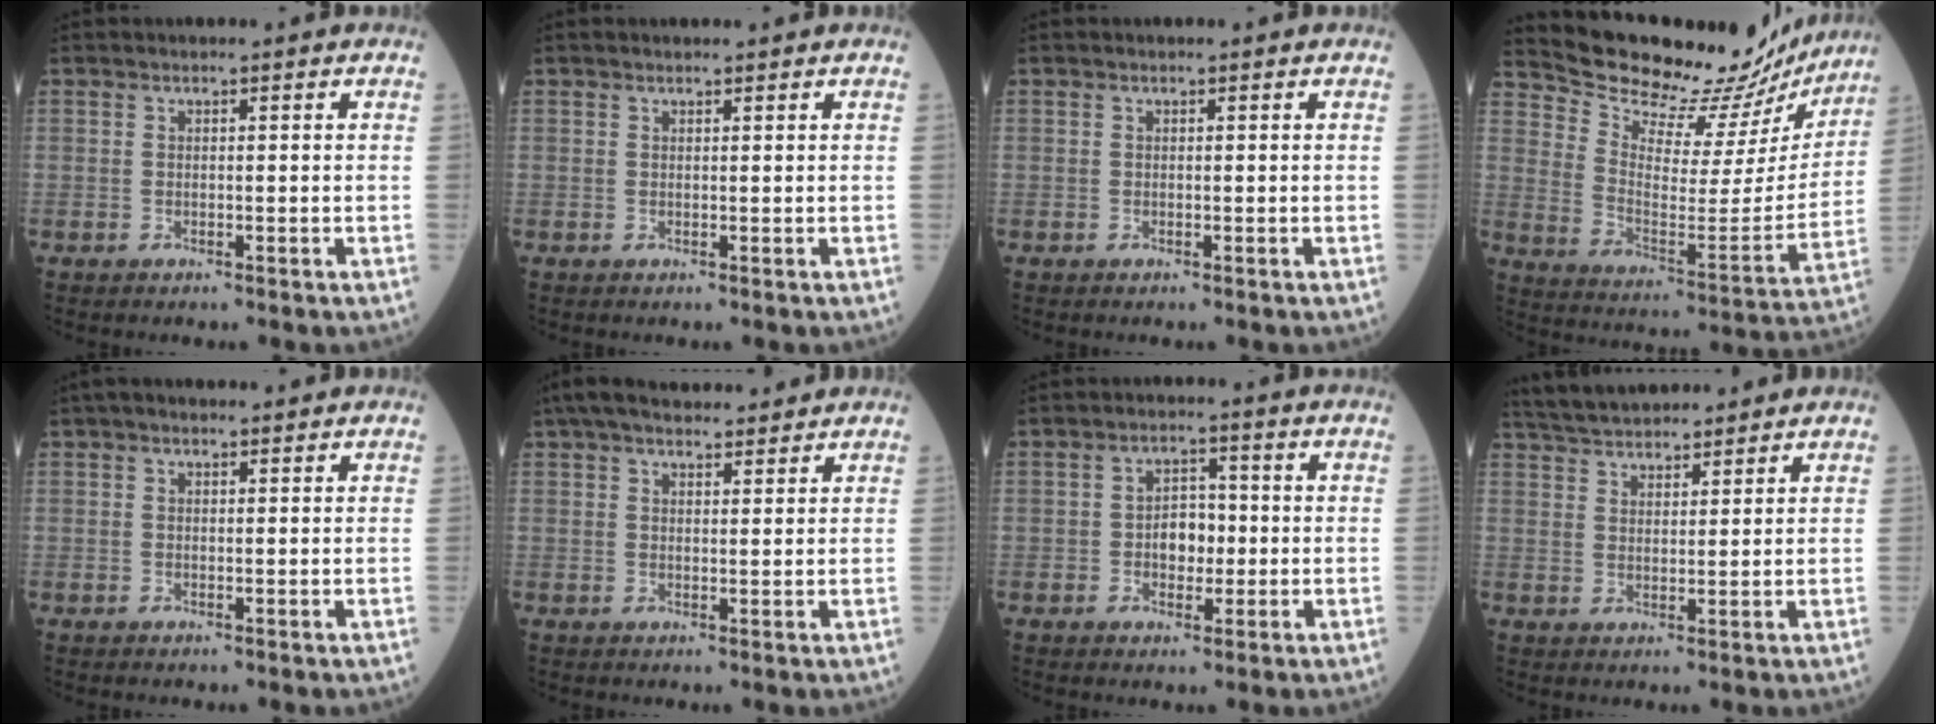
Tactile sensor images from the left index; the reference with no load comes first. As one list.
[{"total": 1.4, "force": [1.3, 0.2, 0.5], "torque": [-0.002, 0.011, 0.020]}, {"total": 0.0}, {"total": 22.3, "force": [21.2, 5.2, 4.7], "torque": [-0.070, -0.057, 0.290]}, {"total": 2.5, "force": [1.8, 0.9, 1.4], "torque": [-0.019, 0.026, 0.029]}, {"total": 10.4, "force": [9.0, 2.6, 4.5], "torque": [-0.061, 0.036, 0.134]}, {"total": 4.3, "force": [-0.6, 2.8, 3.2], "torque": [-0.046, 0.010, -0.011]}, {"total": 9.5, "force": [8.8, 2.0, 2.9], "torque": [-0.049, 0.030, 0.150]}]